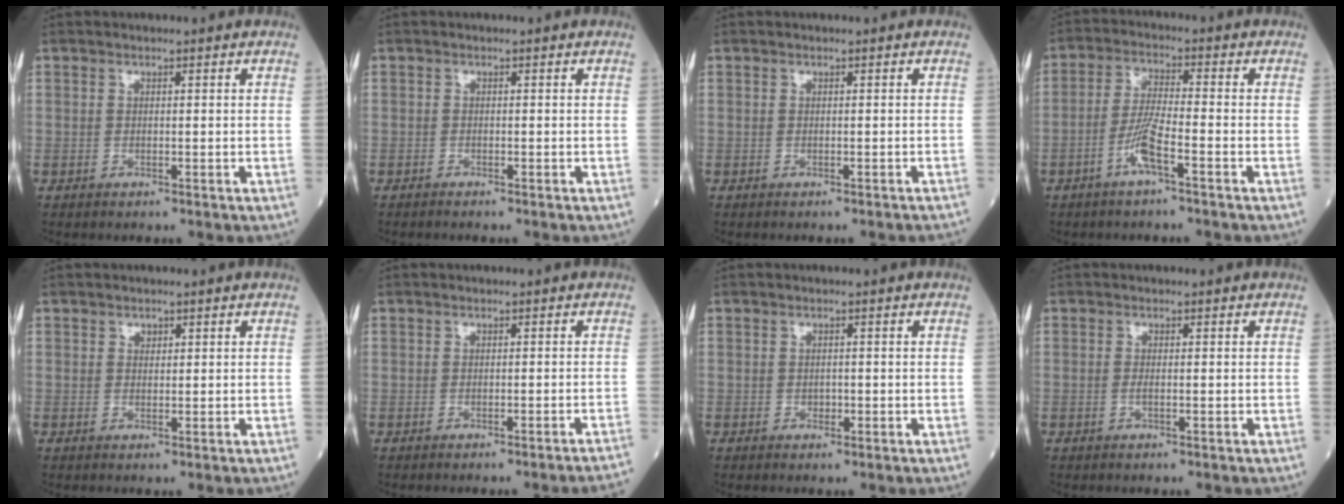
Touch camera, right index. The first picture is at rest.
{"total": 0.6, "force": [-0.5, -0.1, 0.2], "torque": [-0.008, -0.002, -0.011]}
{"total": 1.8, "force": [-1.7, -0.2, 0.5], "torque": [-0.002, -0.001, -0.018]}
{"total": 5.3, "force": [-2.7, 0.0, 4.6], "torque": [-0.095, 0.003, -0.057]}
{"total": 0.8, "force": [0.5, 0.6, 0.3], "torque": [-0.001, -0.003, 0.007]}
{"total": 4.8, "force": [-4.4, -1.3, 1.5], "torque": [-0.008, -0.013, -0.047]}
{"total": 0.7, "force": [-0.2, 0.6, 0.4], "torque": [-0.005, 0.001, -0.004]}
{"total": 0.7, "force": [-0.2, 0.0, 0.6], "torque": [-0.015, 0.000, -0.005]}